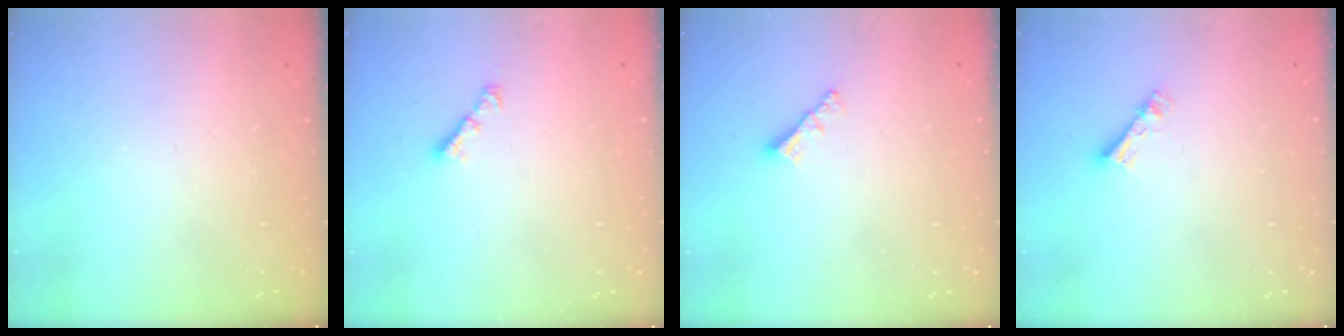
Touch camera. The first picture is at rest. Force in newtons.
{"total": 2.8, "press": 2.8, "slide": 0.7}
{"total": 2.9, "press": 2.9, "slide": 0.3}
{"total": 4.4, "press": 4.4, "slide": 0.2}